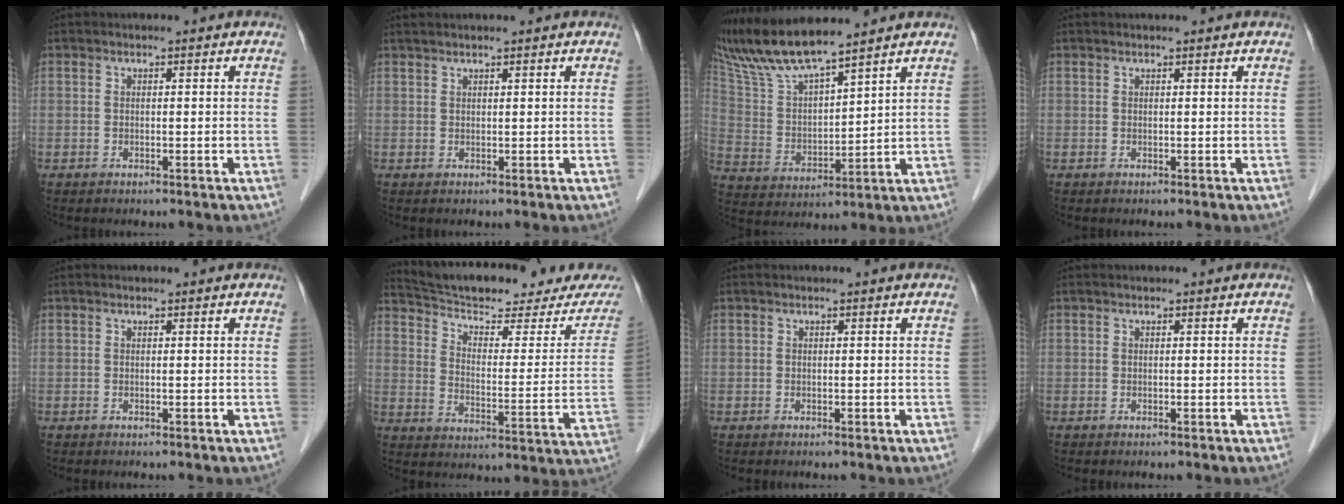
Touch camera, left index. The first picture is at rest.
{"total": 2.4, "force": [2.1, -0.1, 1.2], "torque": [-0.016, 0.024, 0.039]}
{"total": 12.9, "force": [11.6, 0.2, 5.5], "torque": [-0.124, 0.013, 0.236]}
{"total": 1.3, "force": [1.2, 0.0, 0.4], "torque": [-0.009, 0.015, 0.018]}
{"total": 0.0}
{"total": 21.6, "force": [19.9, 2.5, 8.2], "torque": [-0.120, -0.042, 0.269]}
{"total": 0.0}
{"total": 0.0}